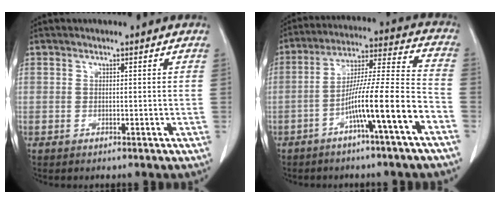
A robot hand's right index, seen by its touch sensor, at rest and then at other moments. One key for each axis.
{"total": 13.1, "fx": -6.0, "fy": -0.5, "fz": 11.6, "tx": -0.202, "ty": 0.016, "tz": -0.102}